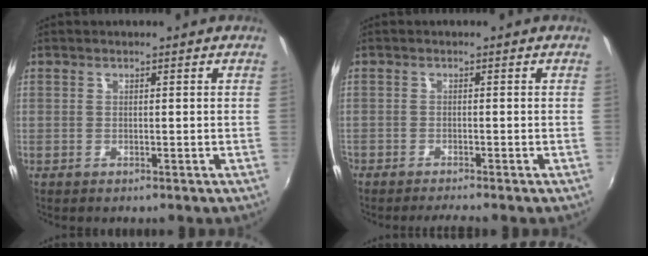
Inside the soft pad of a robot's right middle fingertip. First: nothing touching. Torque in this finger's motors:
{"motor_torque": [0.98, -1.16, 0.21, 0.13]}